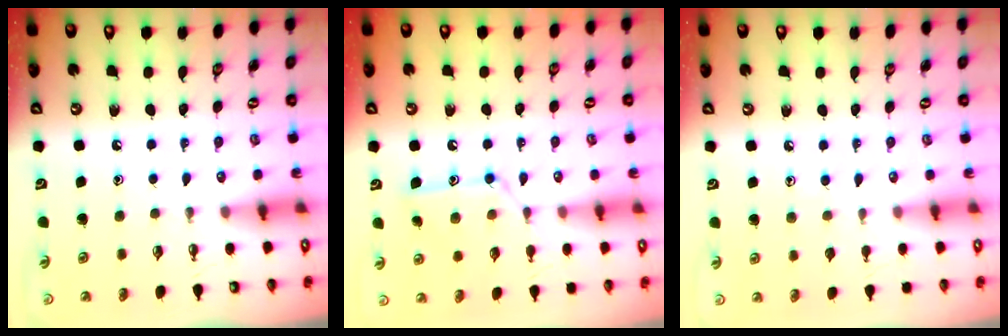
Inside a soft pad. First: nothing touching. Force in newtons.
{"total": 12.0, "press": 12.0, "slide": 0.5}
{"total": 5.2, "press": 5.2, "slide": 0.5}